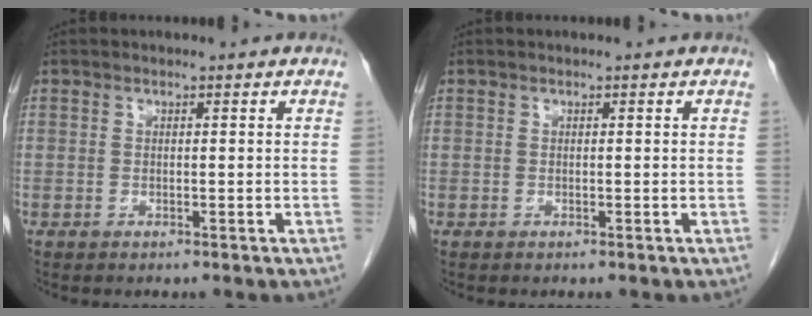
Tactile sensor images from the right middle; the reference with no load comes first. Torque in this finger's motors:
{"motor_torque": [0.23, -0.25, 0.03, 0.01]}